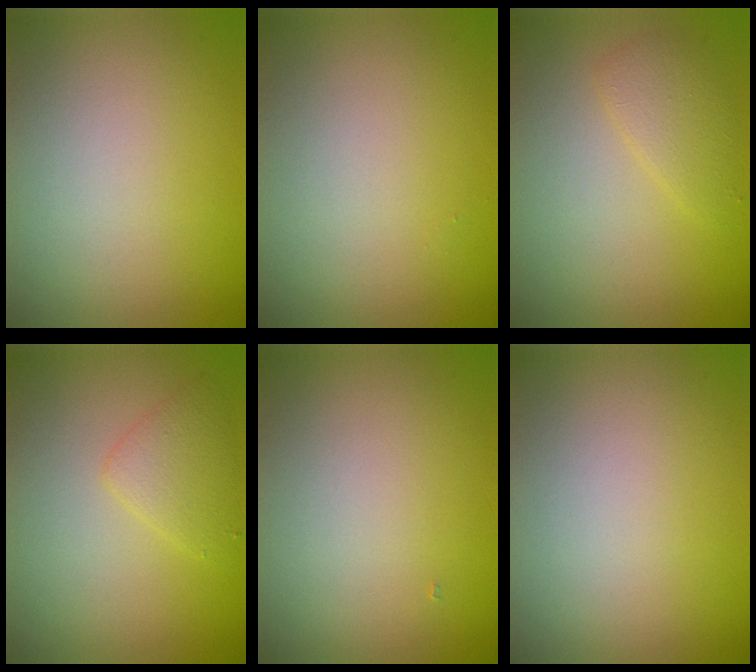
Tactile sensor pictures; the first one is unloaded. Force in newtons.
{"total": 0.0}
{"total": 2.0, "press": 2.0, "slide": 0.1}
{"total": 2.1, "press": 2.1, "slide": 0.0}
{"total": 0.0}
{"total": 0.0}